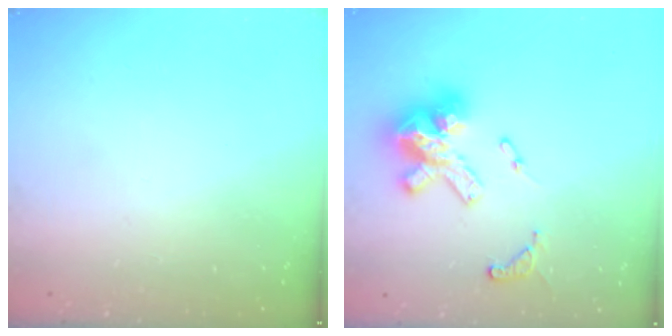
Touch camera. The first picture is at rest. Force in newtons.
{"total": 15.0, "press": 14.9, "slide": 1.9}